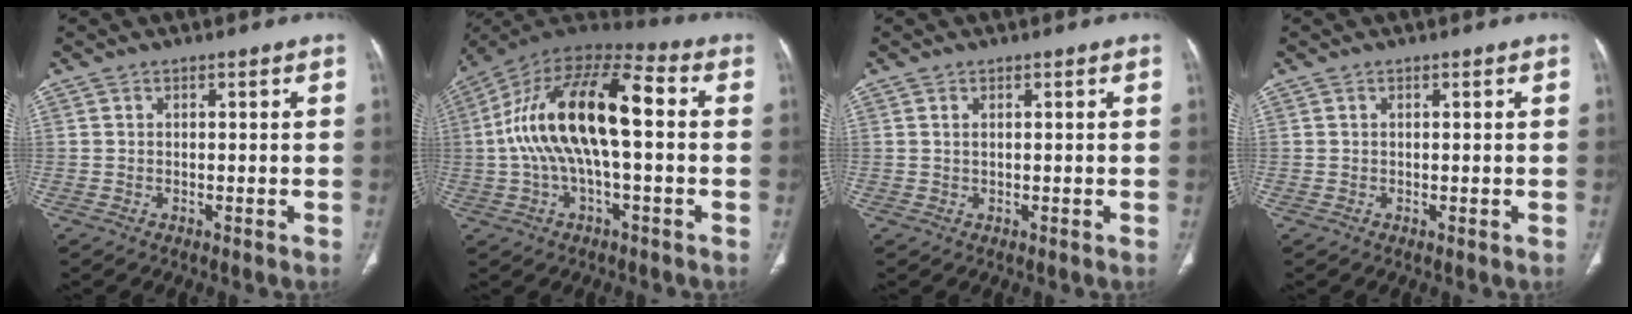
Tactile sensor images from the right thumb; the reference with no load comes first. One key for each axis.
{"total": 19.9, "fx": 0.8, "fy": 8.1, "fz": 18.1, "tx": -0.342, "ty": 0.049, "tz": 0.006}
{"total": 0.7, "fx": 0.3, "fy": 0.3, "fz": 0.6, "tx": -0.015, "ty": 0.003, "tz": 0.007}
{"total": 0.0}